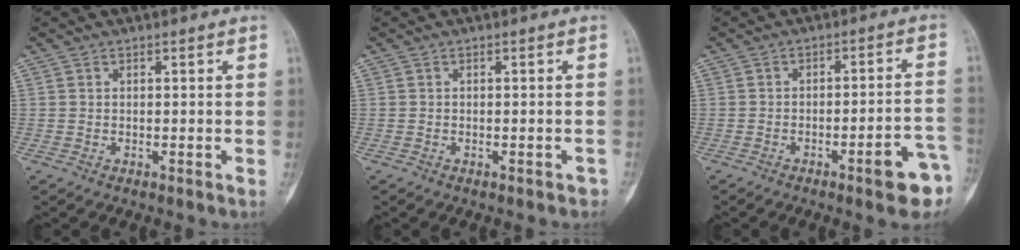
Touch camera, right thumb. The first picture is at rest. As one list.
[{"total": 1.7, "force": [-1.4, 0.7, 0.7], "torque": [-0.010, 0.007, -0.014]}, {"total": 9.3, "force": [-4.7, 1.8, 7.8], "torque": [-0.088, 0.033, -0.056]}]